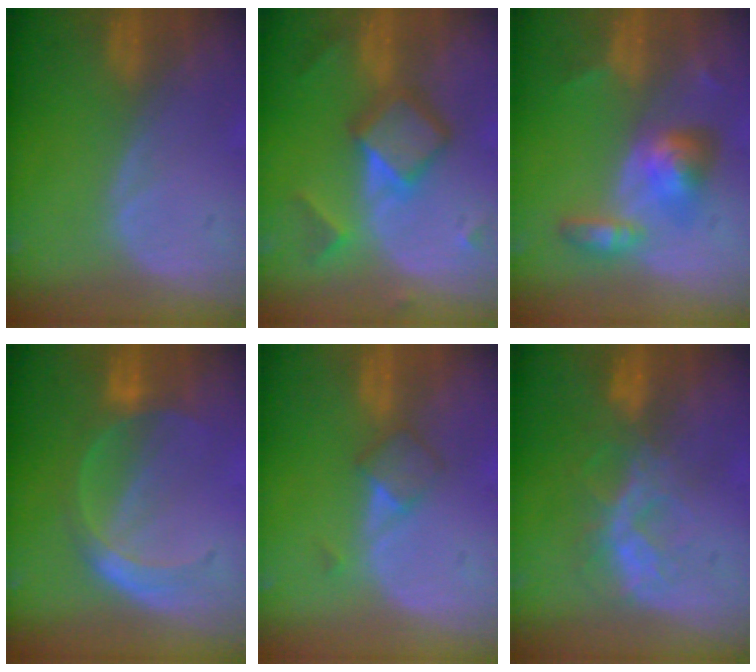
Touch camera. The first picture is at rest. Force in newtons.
{"total": 7.1, "press": 7.1, "slide": 0.5}
{"total": 6.1, "press": 5.7, "slide": 2.1}
{"total": 4.9, "press": 4.9, "slide": 0.3}
{"total": 3.2, "press": 3.0, "slide": 1.2}
{"total": 6.6, "press": 6.0, "slide": 2.7}